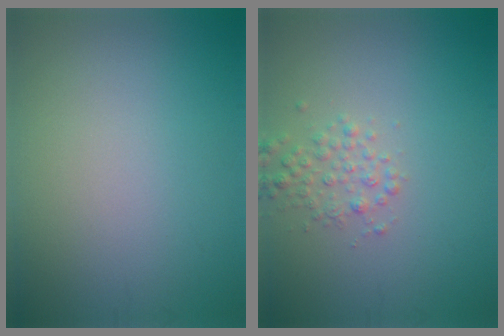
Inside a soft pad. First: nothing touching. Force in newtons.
{"total": 2.0, "press": 2.0, "slide": 0.1}